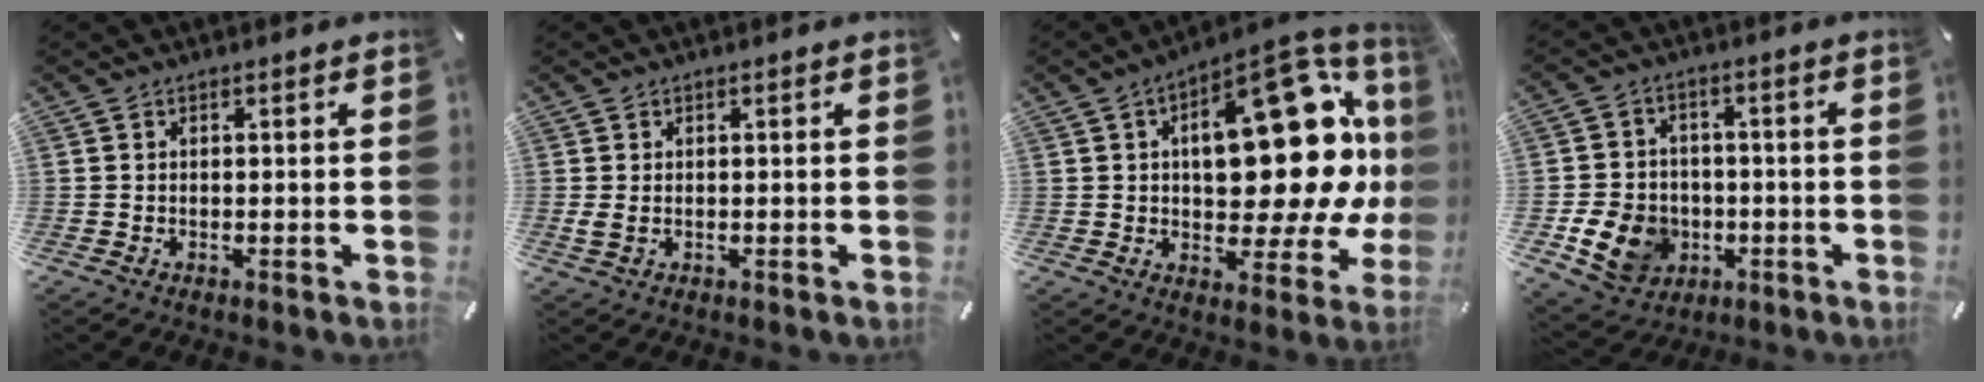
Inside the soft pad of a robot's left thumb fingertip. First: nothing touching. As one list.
[{"total": 1.4, "force": [0.1, 0.9, 1.1], "torque": [-0.016, -0.005, 0.002]}, {"total": 27.5, "force": [5.4, 13.5, 23.3], "torque": [-0.298, -0.039, 0.094]}, {"total": 10.7, "force": [-3.2, 8.9, 5.1], "torque": [-0.102, 0.021, -0.054]}]